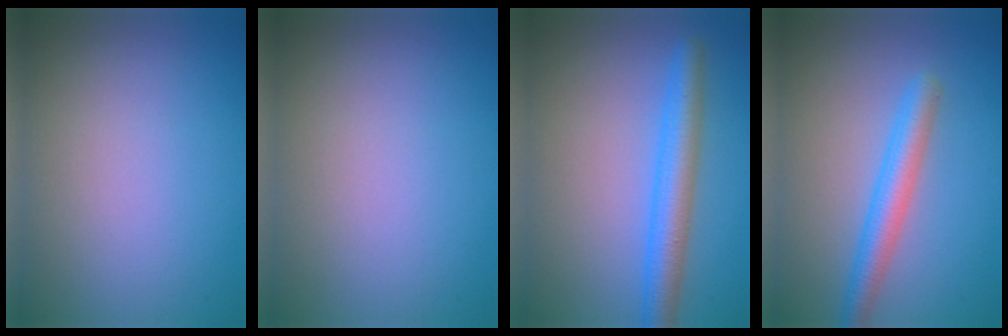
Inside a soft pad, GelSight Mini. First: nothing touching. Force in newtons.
{"total": 0.0}
{"total": 4.4, "press": 4.4, "slide": 0.2}
{"total": 3.3, "press": 3.3, "slide": 0.1}